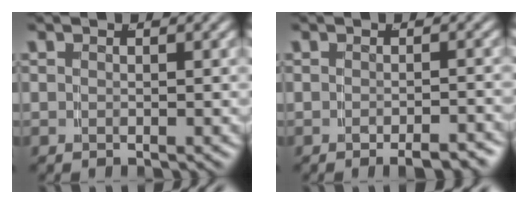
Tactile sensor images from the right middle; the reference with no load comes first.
{"total": 2.4, "force": [-2.2, -0.1, 1.0], "torque": [-0.013, 0.003, -0.033]}